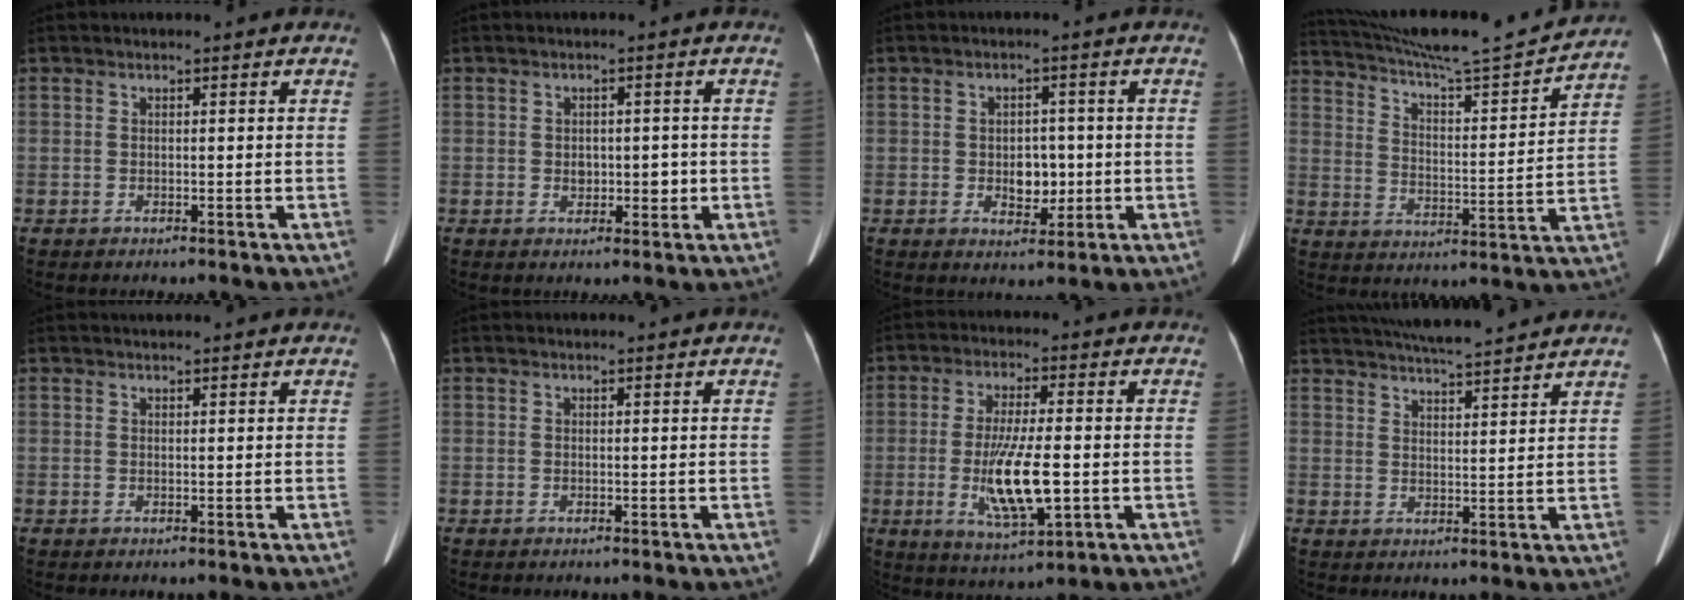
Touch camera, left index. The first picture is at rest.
{"total": 3.1, "force": [-0.3, 2.1, 2.2], "torque": [-0.030, 0.006, 0.002]}
{"total": 4.0, "force": [-0.6, 2.6, 2.9], "torque": [-0.044, 0.004, -0.002]}
{"total": 20.1, "force": [18.8, -0.2, 7.2], "torque": [-0.132, -0.024, 0.279]}
{"total": 3.8, "force": [3.6, 0.2, 1.3], "torque": [-0.017, 0.027, 0.042]}
{"total": 0.9, "force": [0.9, -0.1, 0.2], "torque": [-0.009, 0.004, 0.012]}
{"total": 10.4, "force": [-1.7, 1.9, 10.0], "torque": [-0.198, -0.018, -0.025]}
{"total": 13.1, "force": [11.9, 0.8, 5.4], "torque": [-0.096, 0.021, 0.173]}